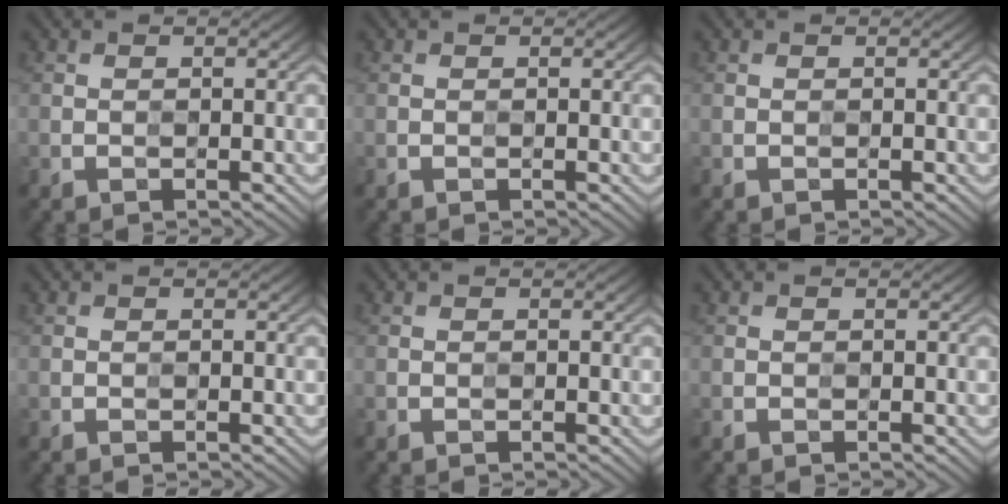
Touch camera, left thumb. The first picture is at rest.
{"total": 0.0}
{"total": 0.0}
{"total": 0.0}
{"total": 0.0}
{"total": 0.0}